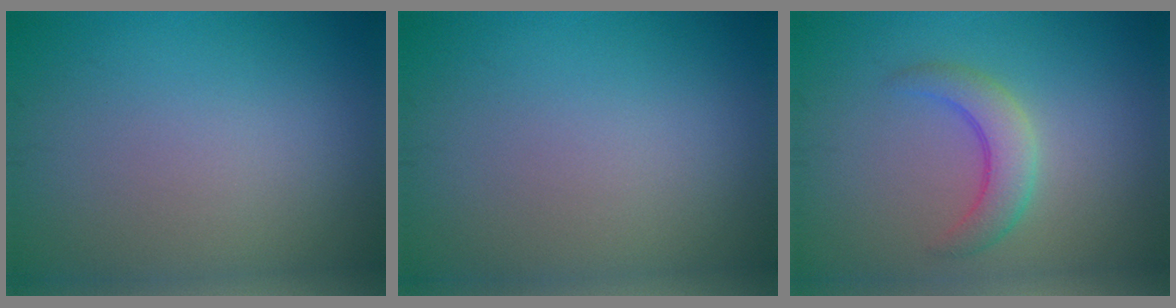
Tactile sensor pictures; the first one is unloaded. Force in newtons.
{"total": 0.0}
{"total": 2.9, "press": 2.9, "slide": 0.1}